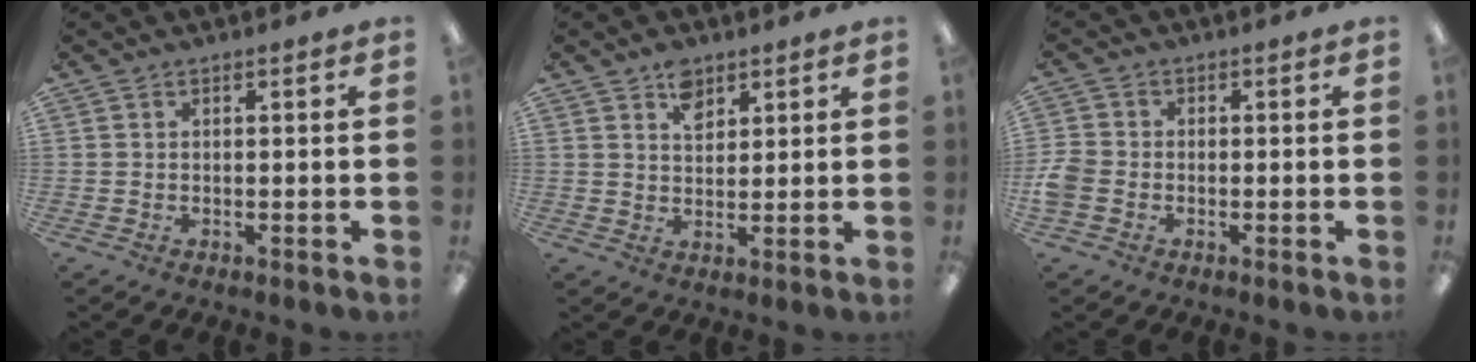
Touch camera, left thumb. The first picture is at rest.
{"total": 4.9, "force": [3.2, 3.1, 2.2], "torque": [-0.021, -0.012, 0.053]}
{"total": 4.5, "force": [-1.4, 3.6, 2.4], "torque": [-0.048, 0.009, -0.025]}